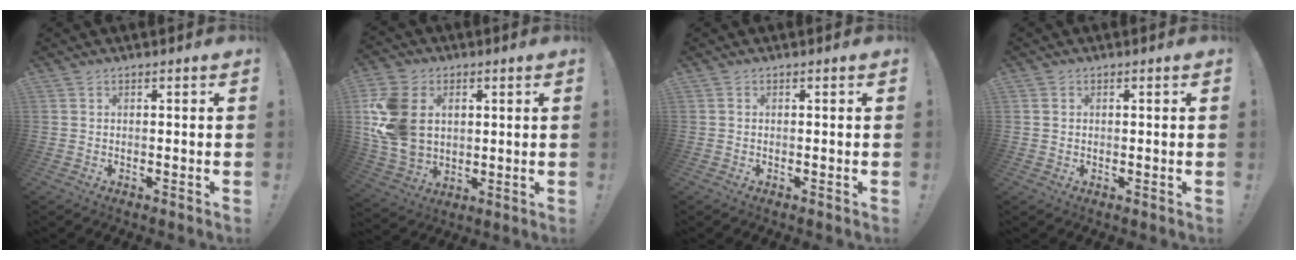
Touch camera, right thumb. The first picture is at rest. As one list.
[{"total": 18.6, "force": [3.2, 14.2, 11.6], "torque": [-0.230, -0.007, 0.065]}, {"total": 0.0}, {"total": 1.3, "force": [0.3, 1.2, 0.3], "torque": [0.000, 0.002, 0.003]}]